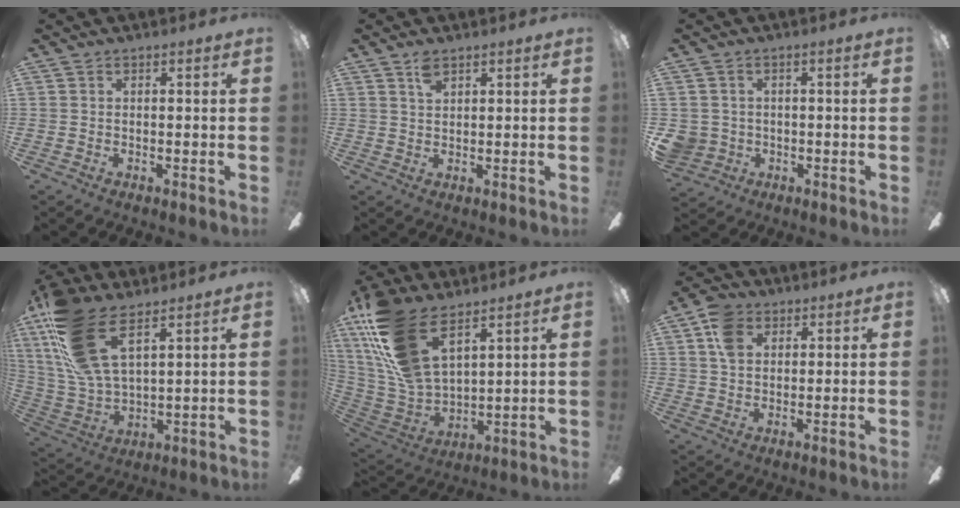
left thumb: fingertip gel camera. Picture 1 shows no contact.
{"total": 2.7, "force": [1.9, 1.2, 1.5], "torque": [-0.027, -0.003, 0.034]}
{"total": 4.3, "force": [-0.7, 4.2, 0.8], "torque": [-0.036, 0.009, -0.013]}
{"total": 20.1, "force": [11.2, 8.7, 14.2], "torque": [-0.317, -0.042, 0.201]}
{"total": 21.9, "force": [12.4, 10.6, 14.7], "torque": [-0.329, -0.057, 0.226]}
{"total": 7.8, "force": [3.7, 5.6, 4.0], "torque": [-0.076, 0.008, 0.071]}